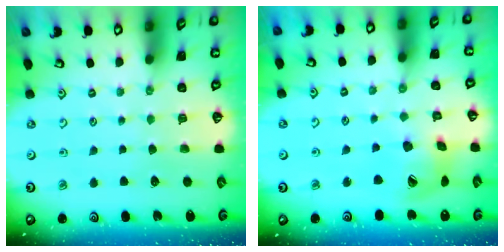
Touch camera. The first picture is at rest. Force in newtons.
{"total": 14.2, "press": 14.0, "slide": 2.0}